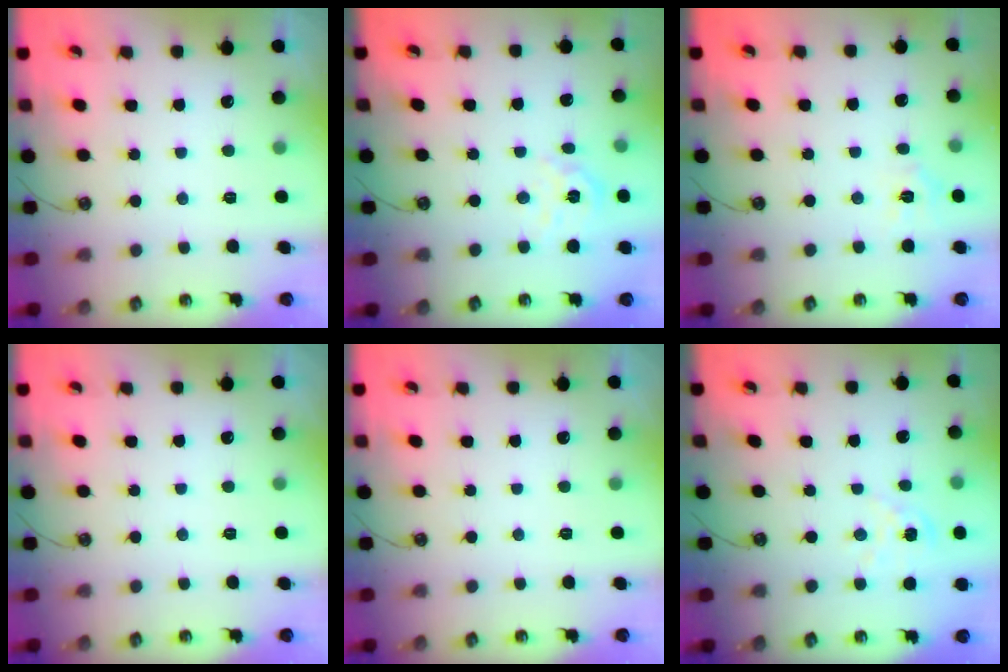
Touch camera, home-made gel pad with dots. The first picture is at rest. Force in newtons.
{"total": 6.3, "press": 6.3, "slide": 0.4}
{"total": 3.4, "press": 3.4, "slide": 0.3}
{"total": 0.0}
{"total": 0.0}
{"total": 2.3, "press": 2.3, "slide": 0.3}